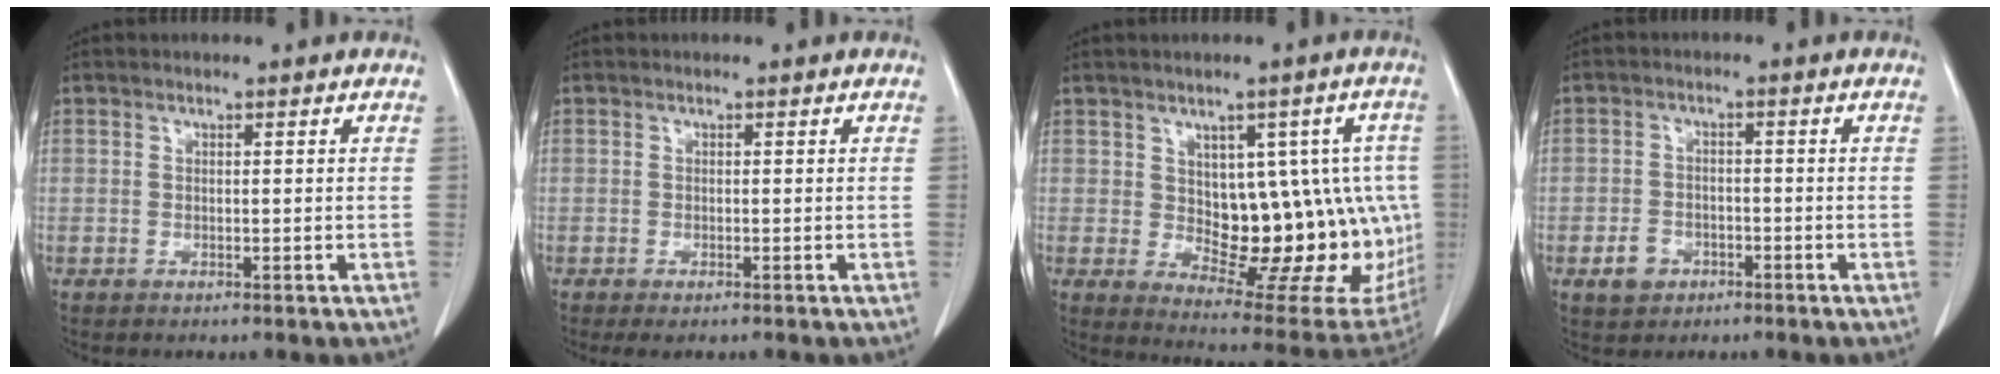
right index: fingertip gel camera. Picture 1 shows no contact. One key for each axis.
{"total": 1.6, "fx": -1.1, "fy": 0.4, "fz": 1.0, "tx": -0.012, "ty": -0.004, "tz": -0.014}
{"total": 17.1, "fx": 0.1, "fy": 8.3, "fz": 14.9, "tx": -0.156, "ty": 0.014, "tz": 0.027}
{"total": 3.6, "fx": -1.9, "fy": 2.8, "fz": 1.4, "tx": -0.024, "ty": 0.005, "tz": -0.025}